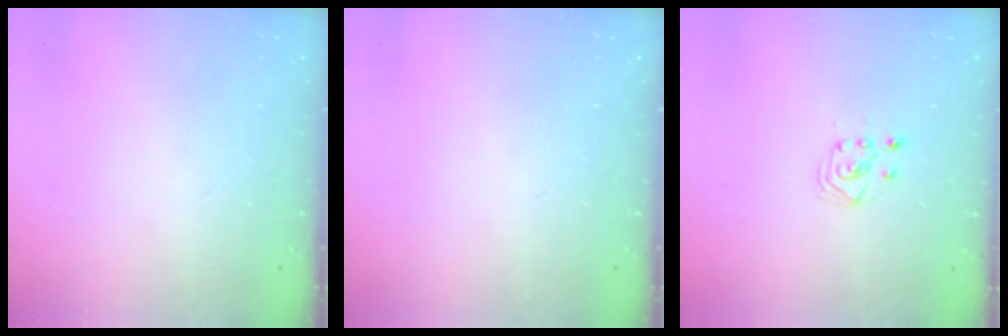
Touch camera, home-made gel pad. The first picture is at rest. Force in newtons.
{"total": 0.0}
{"total": 3.4, "press": 3.3, "slide": 0.9}